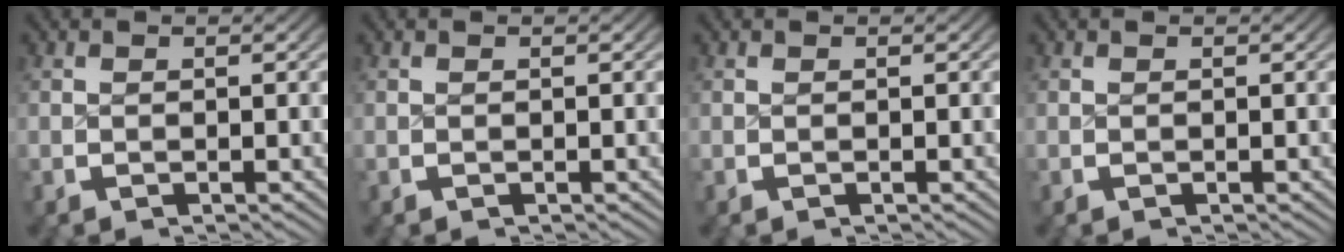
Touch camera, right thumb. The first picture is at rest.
{"total": 0.0}
{"total": 0.0}
{"total": 0.0}